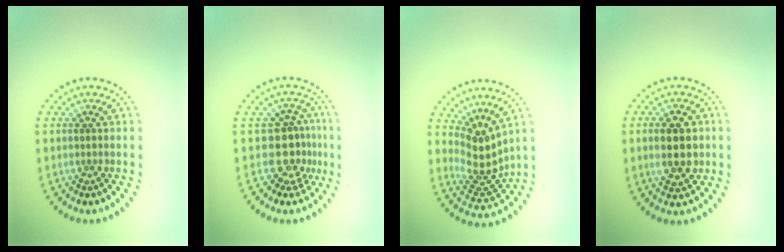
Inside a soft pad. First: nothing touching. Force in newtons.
{"total": 3.6, "press": 2.7, "slide": 2.4}
{"total": 3.8, "press": 2.8, "slide": 2.6}
{"total": 5.0, "press": 5.0, "slide": 0.3}